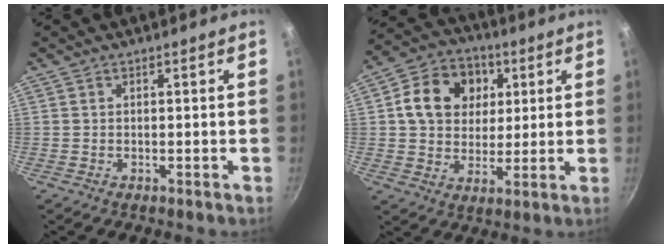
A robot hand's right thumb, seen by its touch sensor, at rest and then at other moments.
{"total": 13.8, "force": [3.7, 11.1, 7.2], "torque": [-0.098, 0.006, 0.052]}